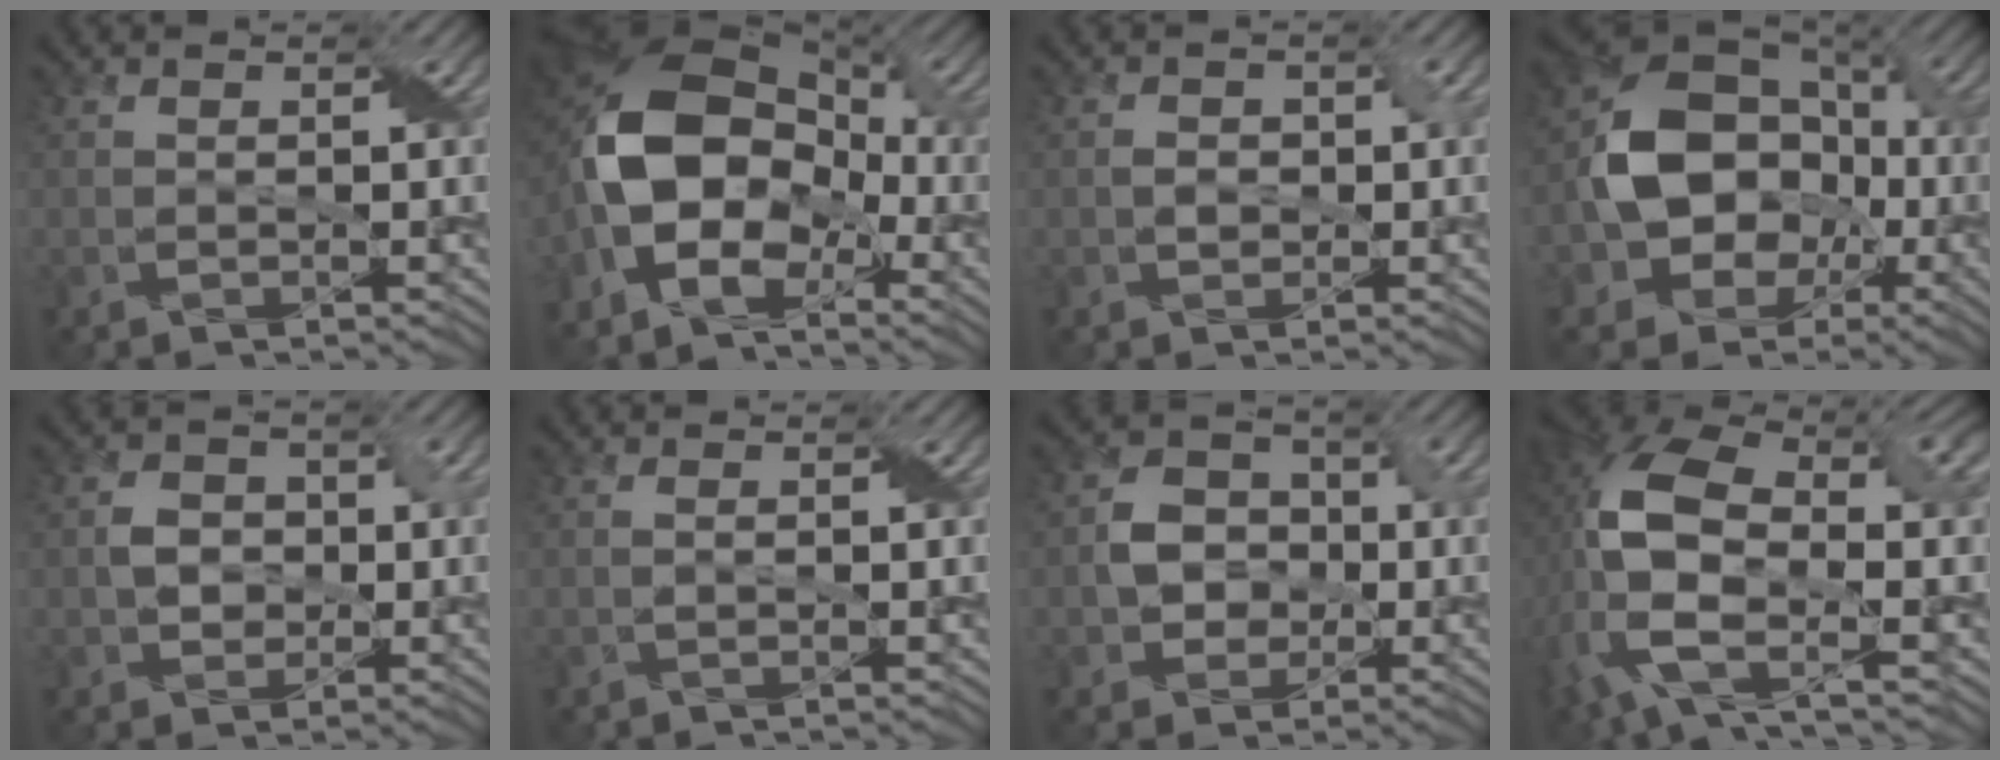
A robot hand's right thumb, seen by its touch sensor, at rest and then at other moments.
{"total": 14.4, "force": [-3.8, 9.5, 10.2], "torque": [-0.212, 0.001, -0.087]}
{"total": 1.6, "force": [-0.1, 1.4, 0.9], "torque": [-0.019, -0.001, -0.003]}
{"total": 14.2, "force": [-2.3, 11.1, 8.5], "torque": [-0.161, -0.009, -0.052]}
{"total": 2.9, "force": [-0.3, 2.6, 1.2], "torque": [-0.022, 0.000, -0.012]}
{"total": 0.5, "force": [0.1, 0.1, 0.5], "torque": [-0.011, 0.005, -0.001]}
{"total": 5.0, "force": [-0.7, 4.5, 2.1], "torque": [-0.041, 0.007, -0.023]}
{"total": 14.0, "force": [-1.0, 7.3, 11.9], "torque": [-0.262, 0.000, -0.034]}